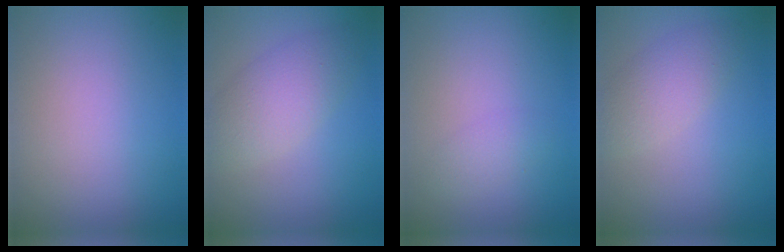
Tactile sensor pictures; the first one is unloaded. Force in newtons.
{"total": 3.9, "press": 3.9, "slide": 0.0}
{"total": 1.3, "press": 1.3, "slide": 0.1}
{"total": 2.9, "press": 2.9, "slide": 0.1}